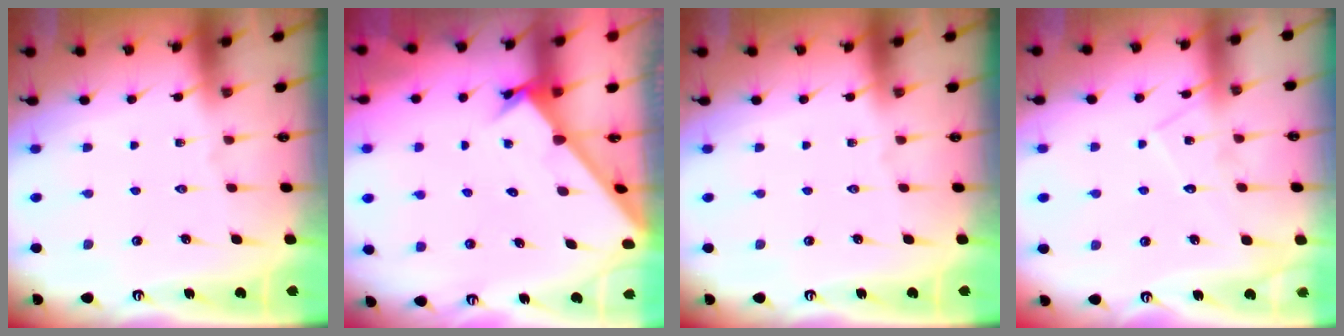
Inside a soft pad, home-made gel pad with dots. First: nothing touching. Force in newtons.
{"total": 2.3, "press": 2.3, "slide": 0.0}
{"total": 0.0}
{"total": 8.6, "press": 8.6, "slide": 0.7}